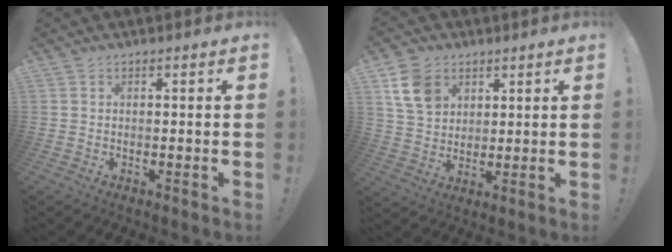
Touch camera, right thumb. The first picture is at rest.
{"total": 11.2, "force": [5.3, 8.4, 5.3], "torque": [-0.085, -0.011, 0.108]}